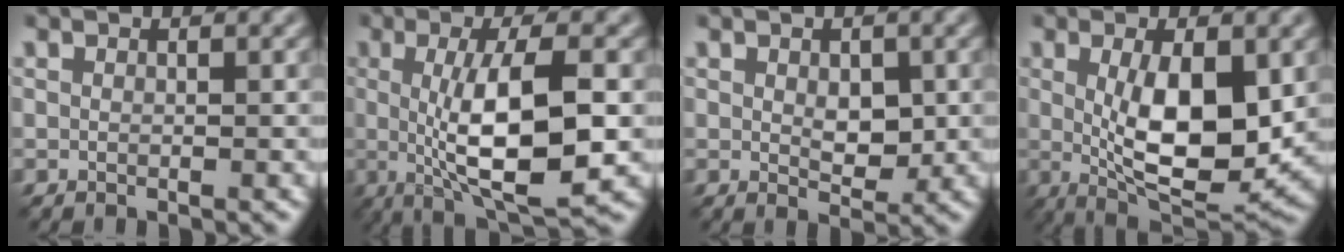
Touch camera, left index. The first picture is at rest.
{"total": 9.2, "force": [-0.2, 2.5, 8.8], "torque": [-0.134, -0.008, 0.001]}
{"total": 2.6, "force": [0.1, 1.5, 2.1], "torque": [-0.033, -0.006, 0.004]}
{"total": 9.0, "force": [0.4, 3.3, 8.4], "torque": [-0.140, -0.014, 0.016]}